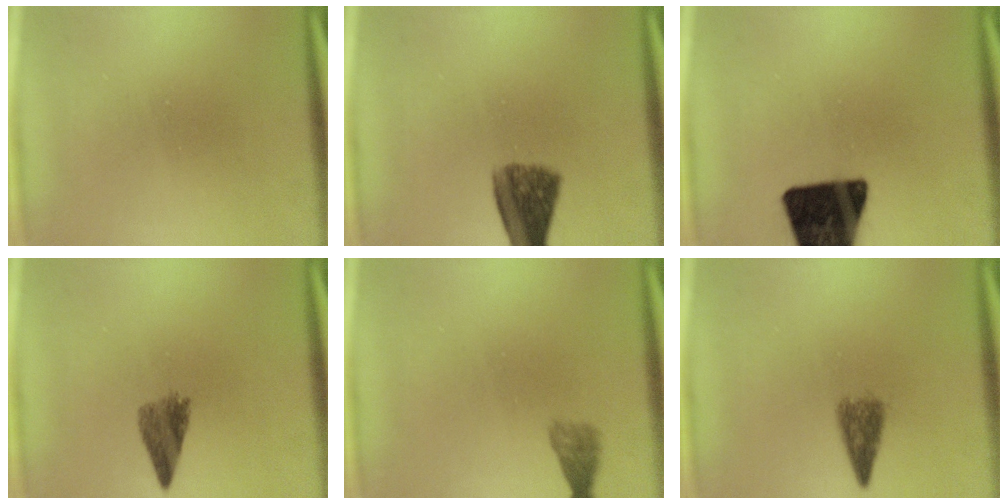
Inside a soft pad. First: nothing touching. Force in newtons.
{"total": 7.3}
{"total": 18.9}
{"total": 3.6}
{"total": 2.4}
{"total": 4.0}